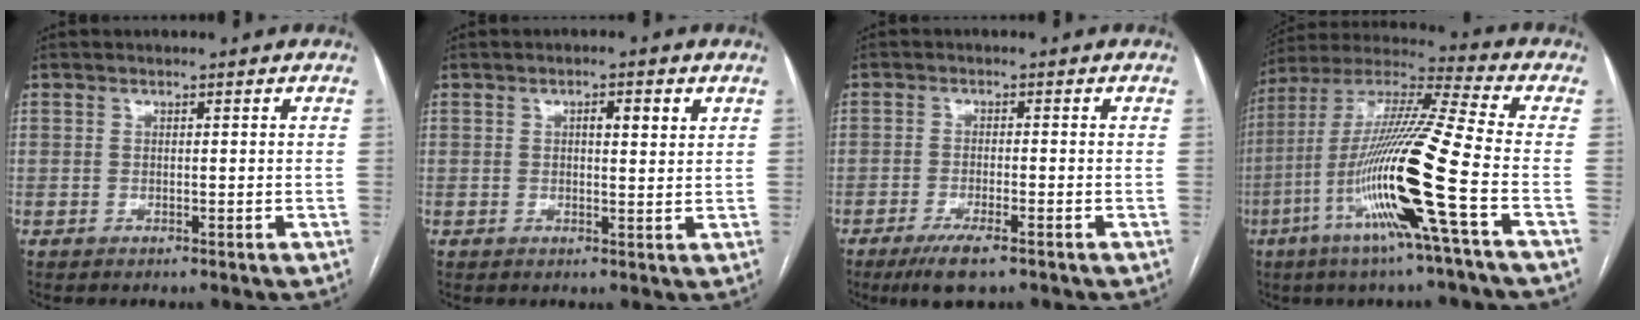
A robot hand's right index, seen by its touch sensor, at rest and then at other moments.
{"total": 3.3, "force": [1.4, 0.8, 2.9], "torque": [-0.045, 0.001, 0.019]}
{"total": 5.3, "force": [-3.5, 0.7, 4.0], "torque": [-0.077, -0.013, -0.059]}
{"total": 19.3, "force": [-6.6, -1.3, 18.1], "torque": [-0.373, -0.020, -0.135]}